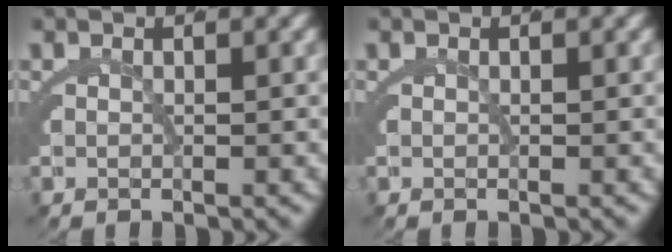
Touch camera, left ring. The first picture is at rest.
{"total": 0.0}